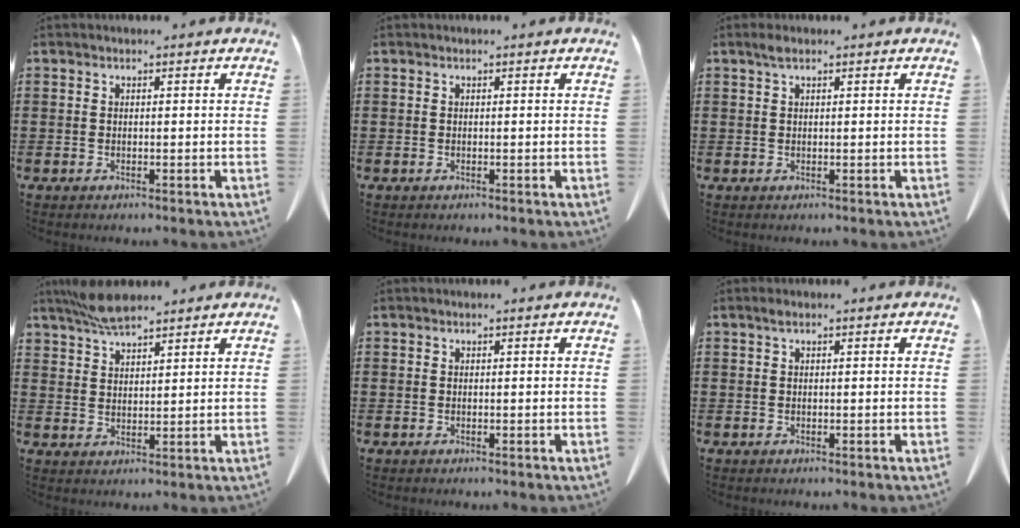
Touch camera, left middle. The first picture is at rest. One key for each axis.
{"total": 0.0}
{"total": 1.2, "fx": 0.6, "fy": 0.3, "fz": 1.0, "tx": -0.022, "ty": 0.002, "tz": 0.011}
{"total": 4.9, "fx": 4.4, "fy": 1.2, "fz": 2.0, "tx": -0.051, "ty": -0.006, "tz": 0.082}
{"total": 0.0}
{"total": 0.7, "fx": 0.3, "fy": 0.1, "fz": 0.6, "tx": -0.013, "ty": 0.001, "tz": 0.007}